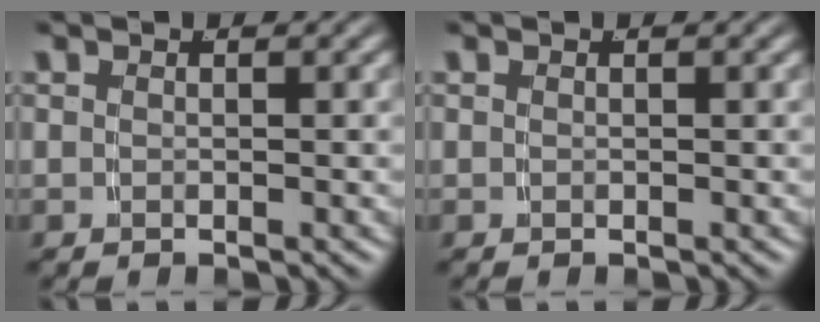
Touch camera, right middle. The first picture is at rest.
{"total": 0.0}